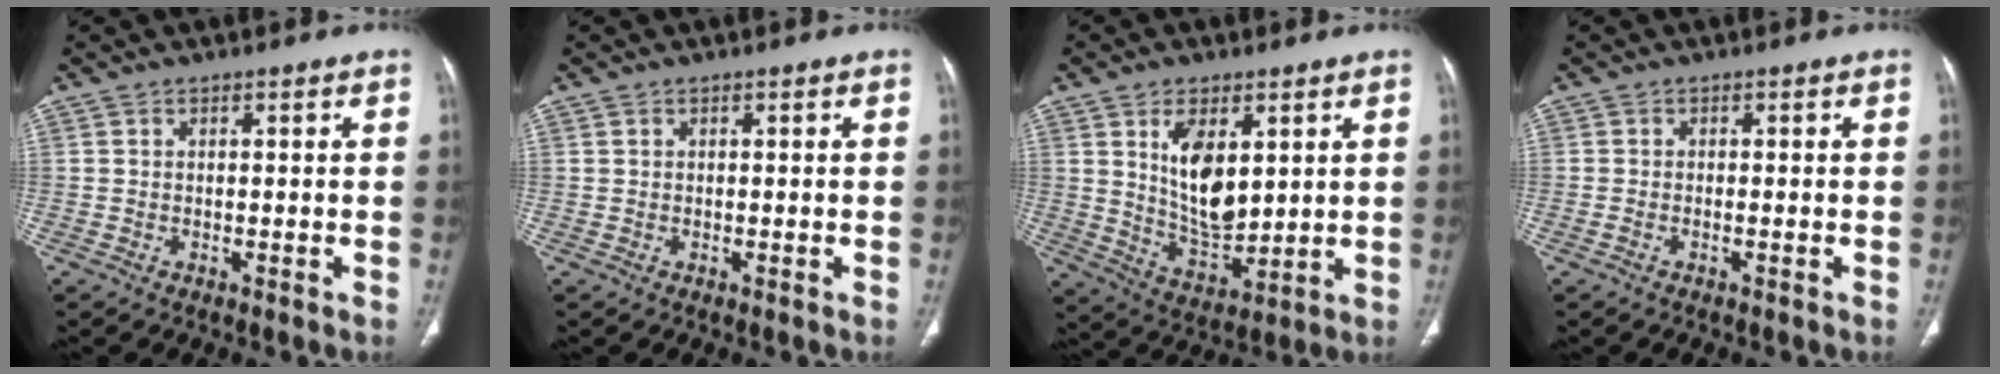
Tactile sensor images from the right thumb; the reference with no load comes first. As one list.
[{"total": 0.0}, {"total": 11.7, "force": [3.6, 6.3, 9.3], "torque": [-0.140, -0.027, 0.078]}, {"total": 0.7, "force": [-0.4, 0.1, 0.6], "torque": [-0.021, 0.003, -0.008]}]